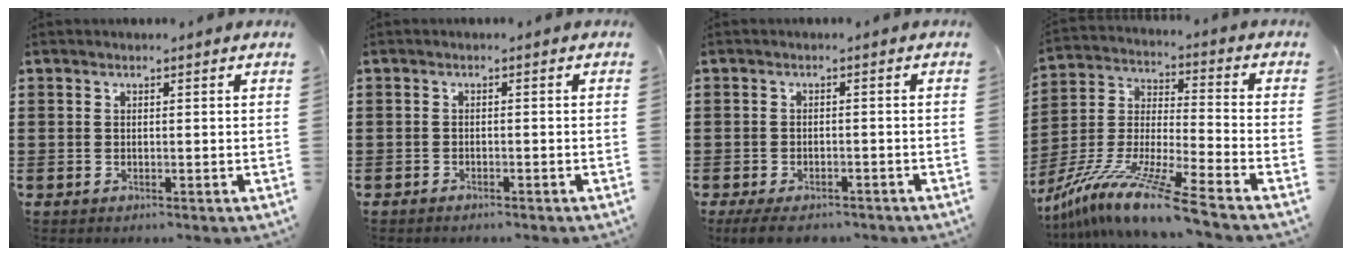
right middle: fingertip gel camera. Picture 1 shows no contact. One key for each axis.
{"total": 1.0, "fx": -1.0, "fy": 0.1, "fz": 0.1, "tx": -0.004, "ty": -0.001, "tz": -0.021}
{"total": 2.9, "fx": -2.6, "fy": 0.7, "fz": 1.1, "tx": -0.028, "ty": -0.002, "tz": -0.053}
{"total": 12.5, "fx": -10.4, "fy": -1.0, "fz": 6.8, "tx": -0.146, "ty": -0.009, "tz": -0.209}